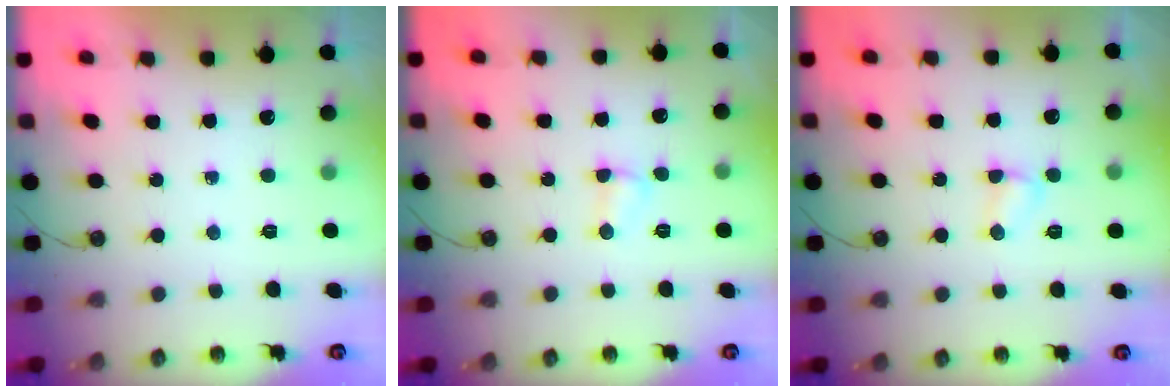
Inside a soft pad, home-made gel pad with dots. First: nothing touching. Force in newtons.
{"total": 2.8, "press": 2.8, "slide": 0.4}
{"total": 2.9, "press": 2.9, "slide": 0.3}